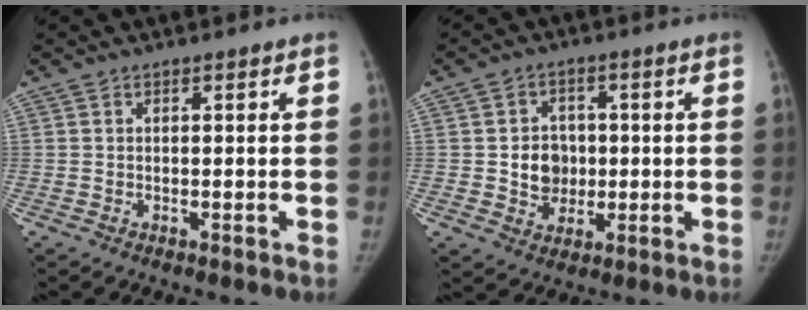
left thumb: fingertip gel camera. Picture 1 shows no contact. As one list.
[{"total": 6.9, "force": [-0.2, 6.1, 3.1], "torque": [-0.010, 0.007, -0.002]}]